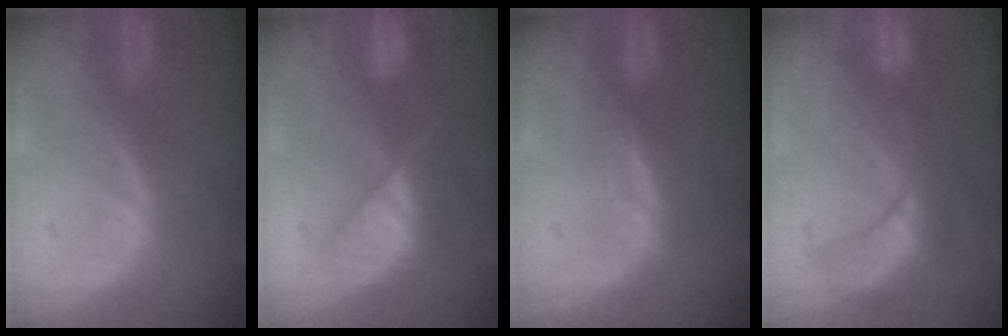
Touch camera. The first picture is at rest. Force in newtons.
{"total": 7.4, "press": 7.3, "slide": 1.3}
{"total": 3.2, "press": 2.6, "slide": 1.8}
{"total": 7.9, "press": 7.4, "slide": 2.6}